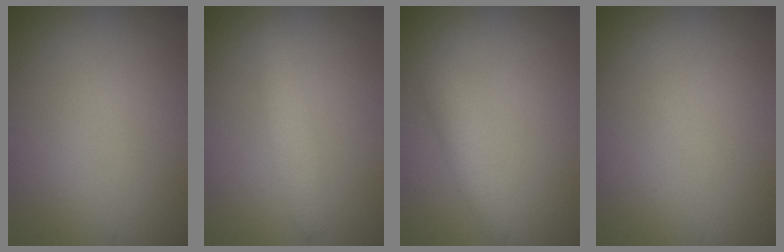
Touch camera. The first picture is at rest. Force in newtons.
{"total": 2.1, "press": 2.1, "slide": 0.2}
{"total": 2.0, "press": 2.0, "slide": 0.1}
{"total": 0.0}